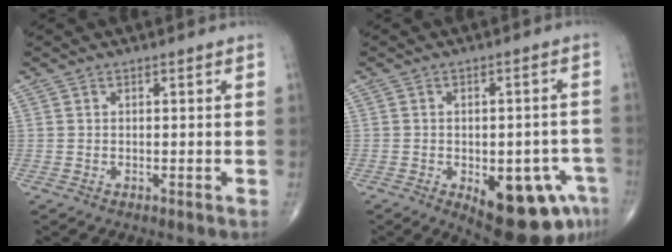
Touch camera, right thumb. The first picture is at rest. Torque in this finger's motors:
{"motor_torque": [1.63, 1.40, 0.90, -1.00, 0.30]}